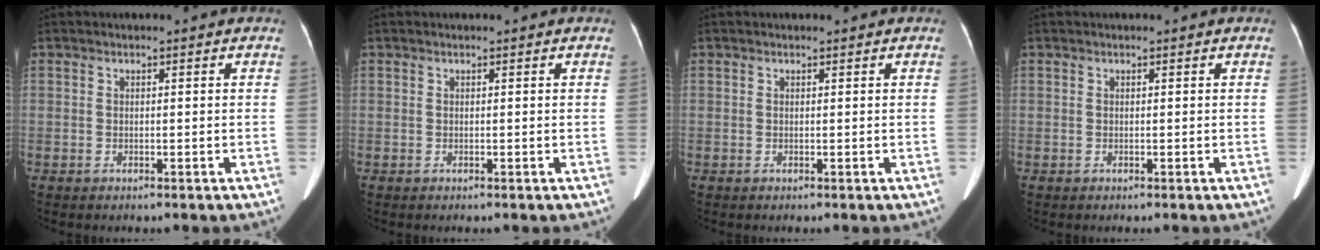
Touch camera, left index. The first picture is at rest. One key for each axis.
{"total": 0.0}
{"total": 0.0}
{"total": 0.0}